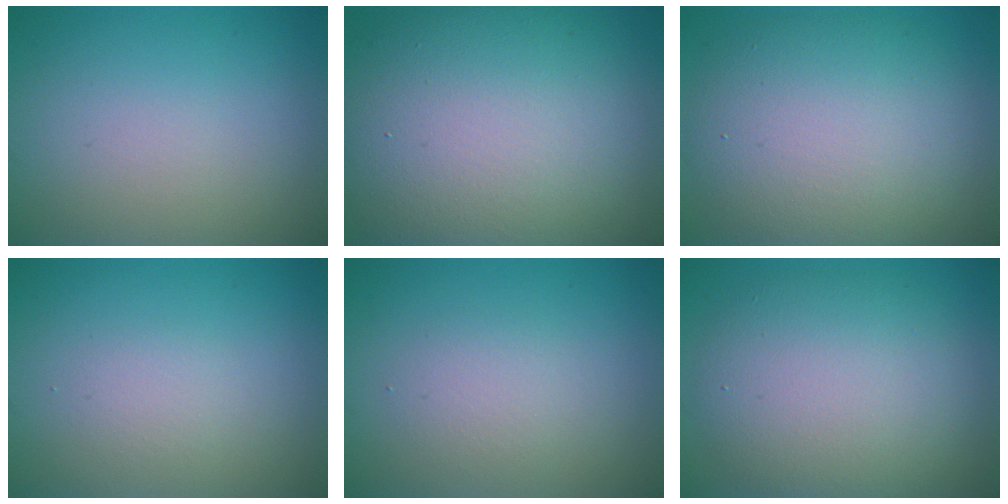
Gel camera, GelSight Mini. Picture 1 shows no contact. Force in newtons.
{"total": 15.5, "press": 15.4, "slide": 1.2}
{"total": 9.9, "press": 9.9, "slide": 0.4}
{"total": 1.2, "press": 1.2, "slide": 0.0}
{"total": 2.0, "press": 1.9, "slide": 0.2}
{"total": 8.1, "press": 8.0, "slide": 0.6}